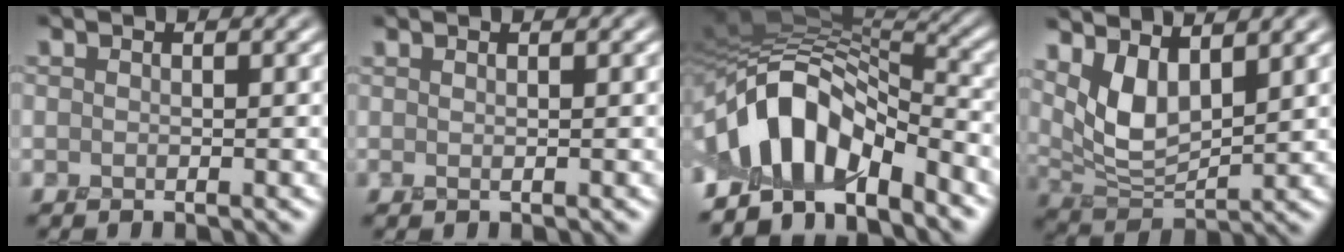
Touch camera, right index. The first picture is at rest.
{"total": 0.7, "force": [0.5, -0.5, -0.2], "torque": [0.001, 0.001, 0.017]}
{"total": 9.4, "force": [-5.2, 4.2, 6.7], "torque": [-0.106, 0.013, -0.095]}
{"total": 4.9, "force": [2.7, 1.9, 3.7], "torque": [-0.082, -0.013, 0.060]}